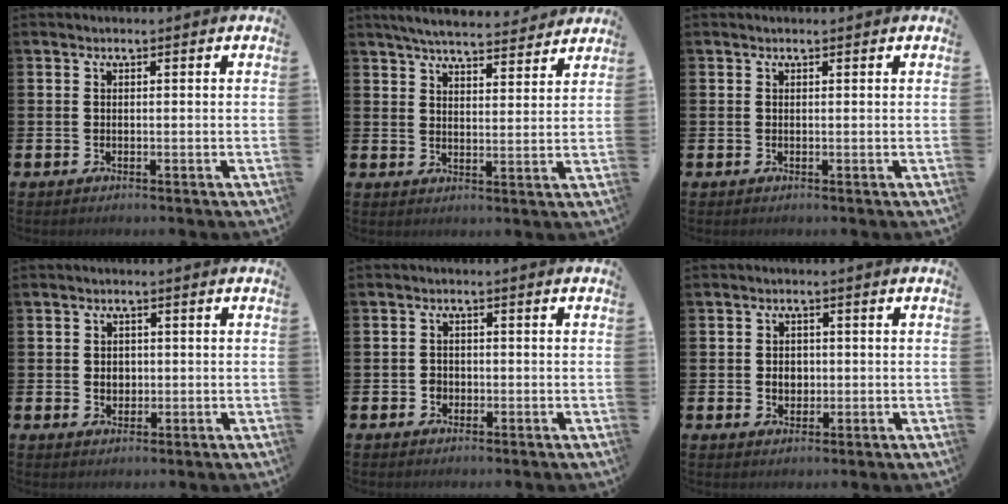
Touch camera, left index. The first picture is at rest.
{"total": 5.8, "force": [5.6, 0.7, 1.3], "torque": [-0.030, -0.035, 0.096]}
{"total": 0.0}
{"total": 2.0, "force": [0.3, 1.7, 0.9], "torque": [-0.002, 0.003, -0.001]}
{"total": 1.5, "force": [-0.5, 1.4, 0.3], "torque": [-0.007, 0.004, -0.012]}
{"total": 2.3, "force": [0.0, 2.0, 1.1], "torque": [-0.008, 0.002, -0.008]}